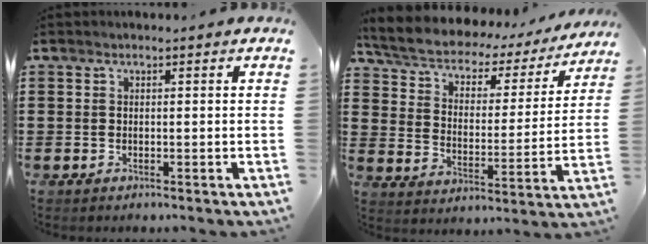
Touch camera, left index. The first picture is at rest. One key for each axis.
{"total": 5.0, "fx": 4.3, "fy": 1.8, "fz": 1.8, "tx": -0.058, "ty": -0.033, "tz": 0.068}